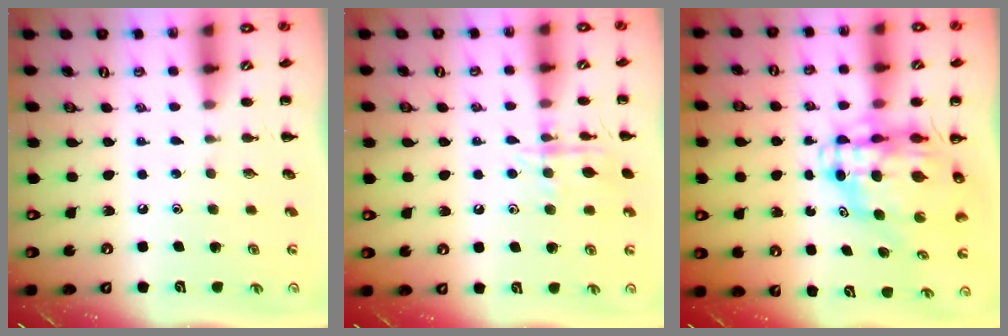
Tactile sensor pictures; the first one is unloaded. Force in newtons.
{"total": 10.6, "press": 10.6, "slide": 0.6}
{"total": 10.8, "press": 10.3, "slide": 3.0}